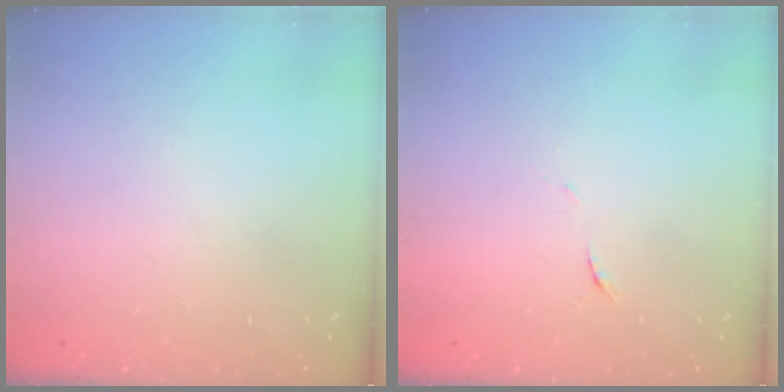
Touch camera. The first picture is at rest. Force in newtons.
{"total": 4.3, "press": 4.1, "slide": 1.2}